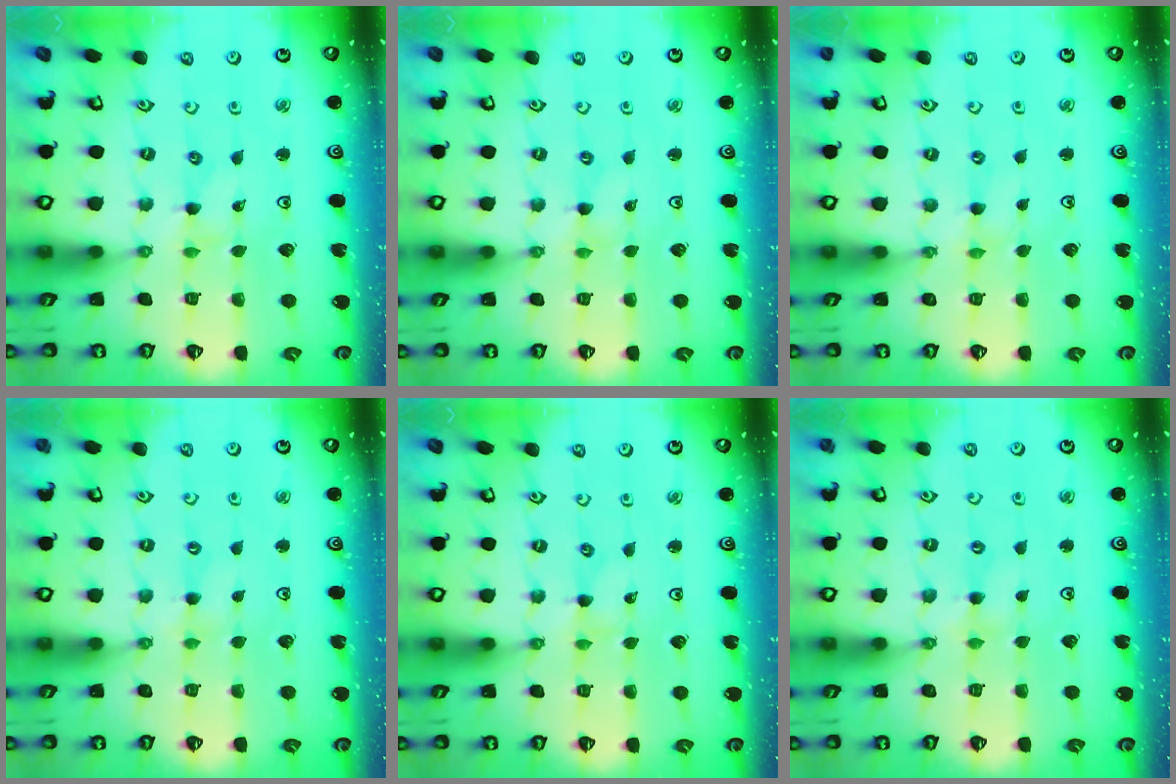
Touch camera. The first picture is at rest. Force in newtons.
{"total": 0.0}
{"total": 0.0}
{"total": 1.8, "press": 1.8, "slide": 0.4}
{"total": 0.0}
{"total": 2.8, "press": 2.8, "slide": 0.4}